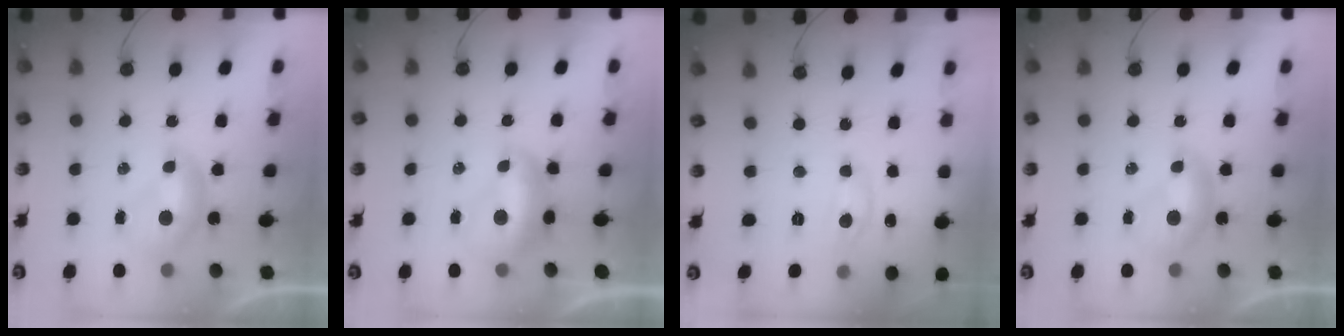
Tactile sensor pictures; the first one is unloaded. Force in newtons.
{"total": 2.1, "press": 1.9, "slide": 0.9}
{"total": 1.9, "press": 1.9, "slide": 0.2}
{"total": 0.0}